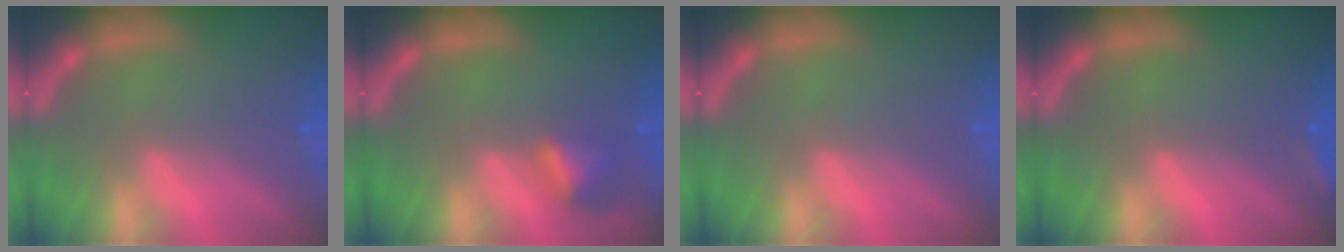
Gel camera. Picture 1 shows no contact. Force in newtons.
{"total": 2.4}
{"total": 0.0}
{"total": 1.4}